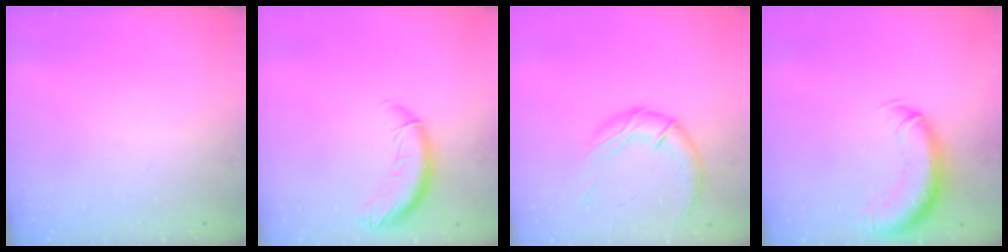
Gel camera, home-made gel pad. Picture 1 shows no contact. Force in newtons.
{"total": 10.5, "press": 10.4, "slide": 1.7}
{"total": 12.1, "press": 12.0, "slide": 1.1}
{"total": 12.5, "press": 12.2, "slide": 3.0}